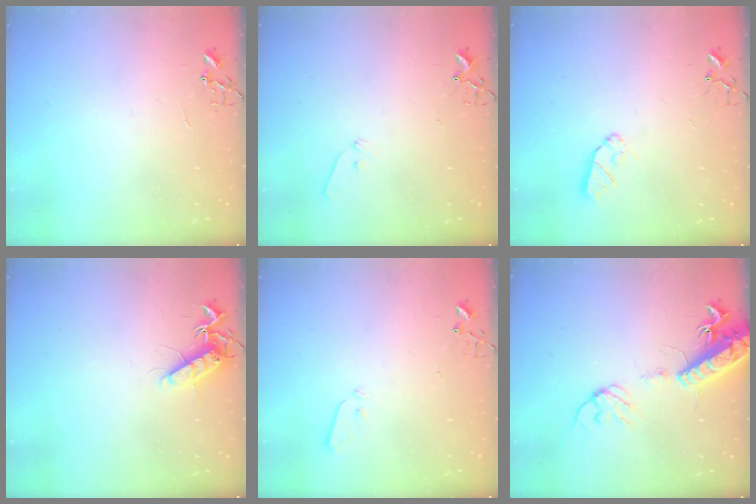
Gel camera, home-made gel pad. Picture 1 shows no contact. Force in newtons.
{"total": 6.3, "press": 6.3, "slide": 0.7}
{"total": 7.3, "press": 7.2, "slide": 0.5}
{"total": 11.1, "press": 11.1, "slide": 0.3}
{"total": 3.6, "press": 3.6, "slide": 0.6}
{"total": 16.1, "press": 15.7, "slide": 3.6}